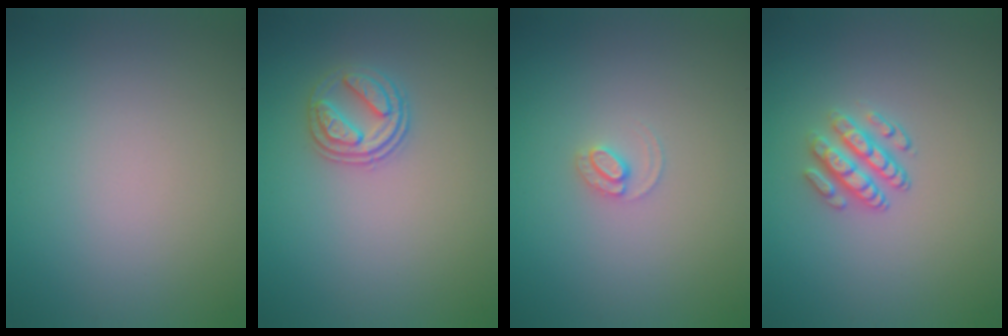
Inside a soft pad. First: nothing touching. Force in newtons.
{"total": 2.6, "press": 2.5, "slide": 0.7}
{"total": 1.2, "press": 1.2, "slide": 0.0}
{"total": 2.9, "press": 2.5, "slide": 1.5}